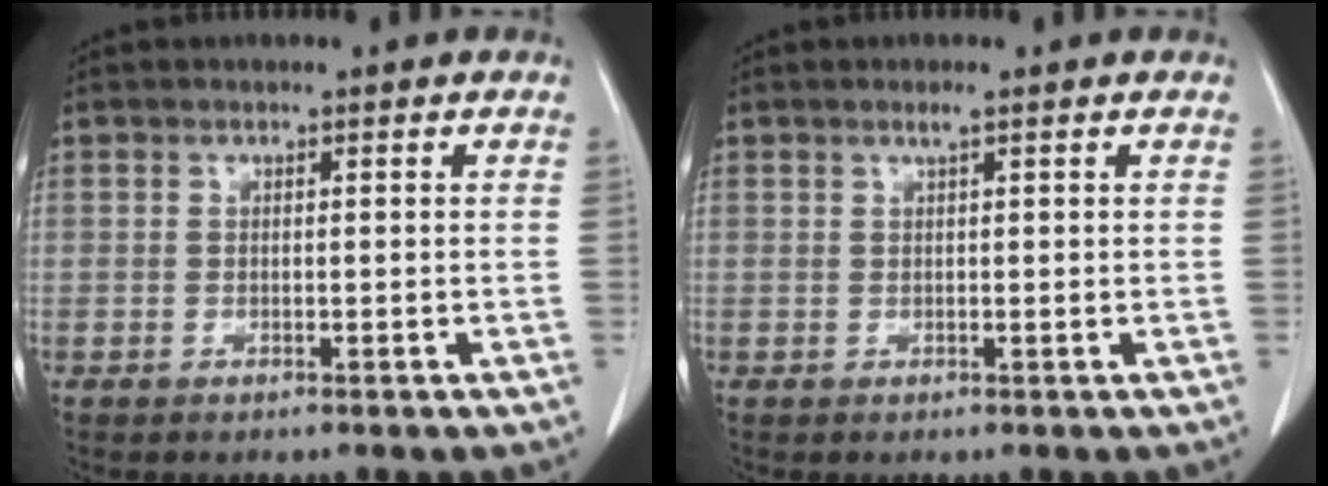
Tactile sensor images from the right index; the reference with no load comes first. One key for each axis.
{"total": 1.1, "fx": 0.7, "fy": -0.1, "fz": 0.8, "tx": -0.015, "ty": 0.004, "tz": 0.015}